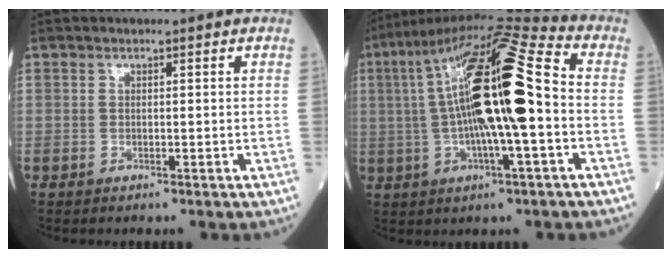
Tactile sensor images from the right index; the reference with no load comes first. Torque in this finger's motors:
{"motor_torque": [1.04, -0.09, 1.05, 0.21]}